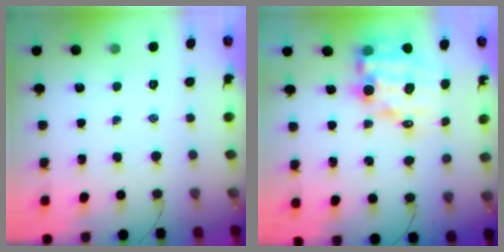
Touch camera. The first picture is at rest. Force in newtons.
{"total": 11.2, "press": 10.7, "slide": 3.3}